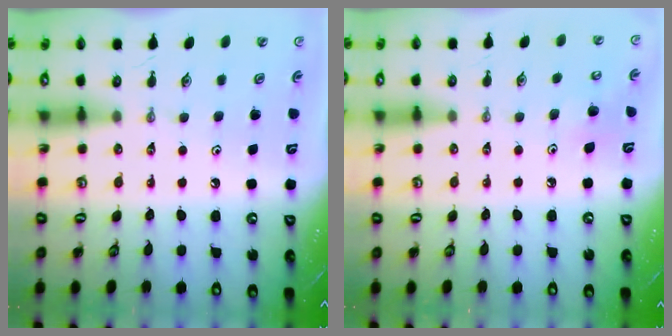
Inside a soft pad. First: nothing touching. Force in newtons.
{"total": 6.9, "press": 6.8, "slide": 0.8}